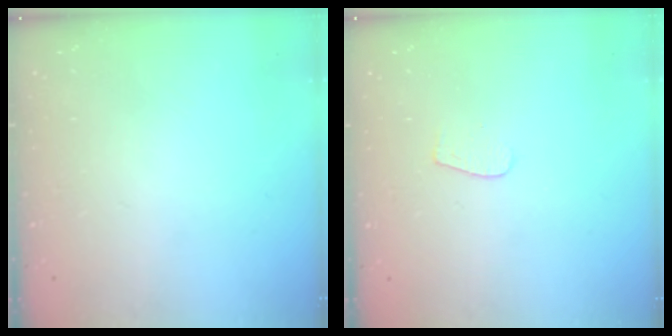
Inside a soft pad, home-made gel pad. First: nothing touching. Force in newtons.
{"total": 3.7, "press": 3.7, "slide": 0.3}